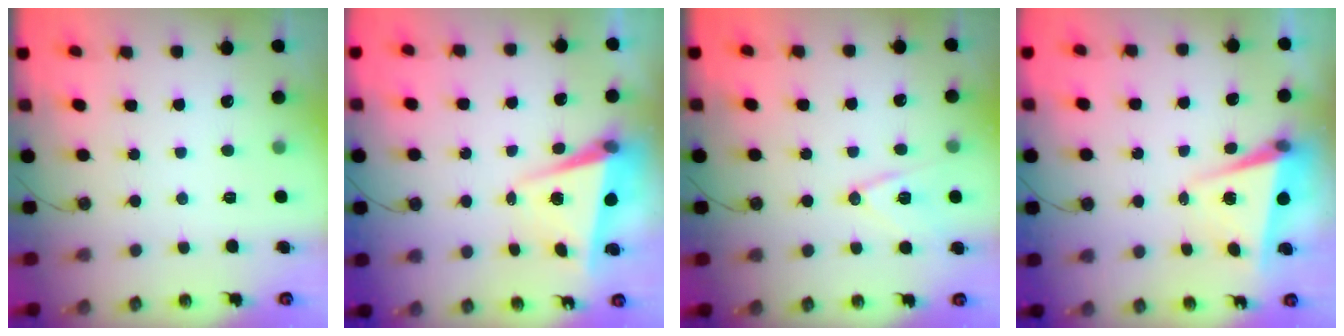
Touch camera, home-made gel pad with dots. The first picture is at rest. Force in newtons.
{"total": 5.3, "press": 5.2, "slide": 1.1}
{"total": 11.8, "press": 11.2, "slide": 3.5}
{"total": 6.9, "press": 6.8, "slide": 0.8}